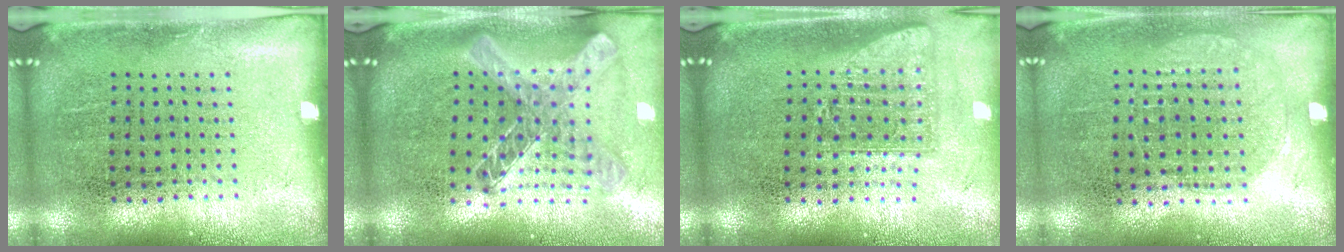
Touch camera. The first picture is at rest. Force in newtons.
{"total": 1.6, "press": 1.4, "slide": 0.8}
{"total": 1.6, "press": 1.1, "slide": 1.0}
{"total": 0.9, "press": 0.9, "slide": 0.3}